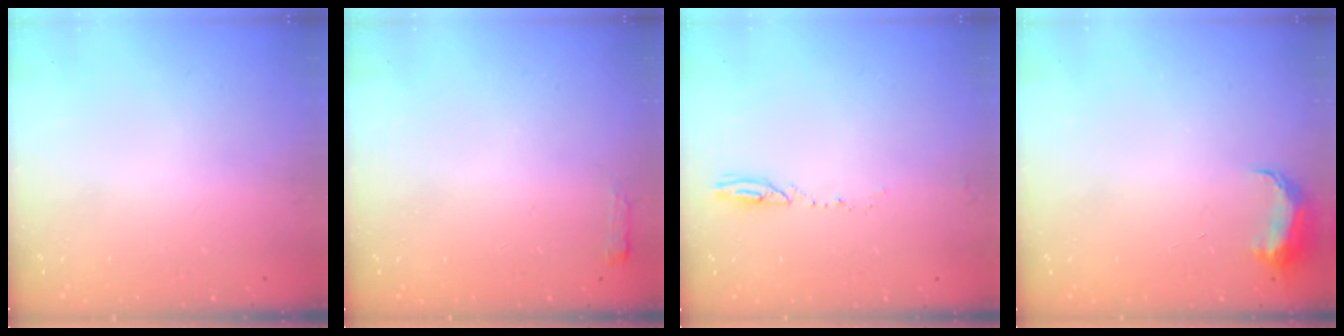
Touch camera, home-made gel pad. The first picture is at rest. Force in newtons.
{"total": 2.7, "press": 2.6, "slide": 0.5}
{"total": 4.7, "press": 4.7, "slide": 0.5}
{"total": 7.0, "press": 6.9, "slide": 0.6}